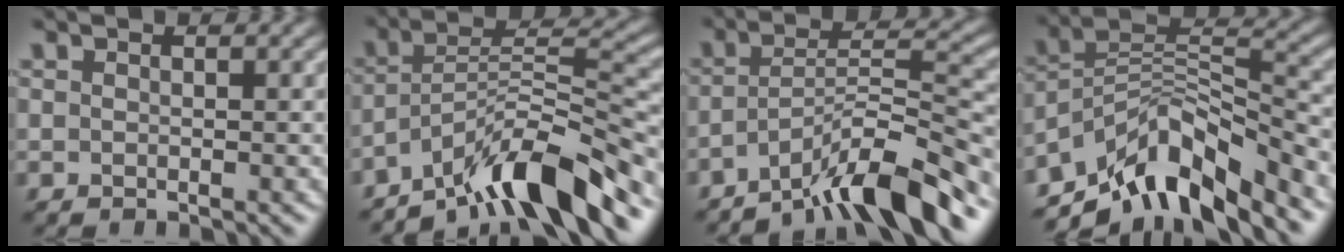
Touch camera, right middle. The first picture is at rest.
{"total": 9.8, "force": [-7.5, 1.6, 6.1], "torque": [-0.090, 0.021, -0.132]}
{"total": 8.7, "force": [-6.6, 1.3, 5.5], "torque": [-0.081, 0.017, -0.112]}
{"total": 9.6, "force": [-7.2, 3.5, 5.4], "torque": [-0.079, 0.009, -0.135]}